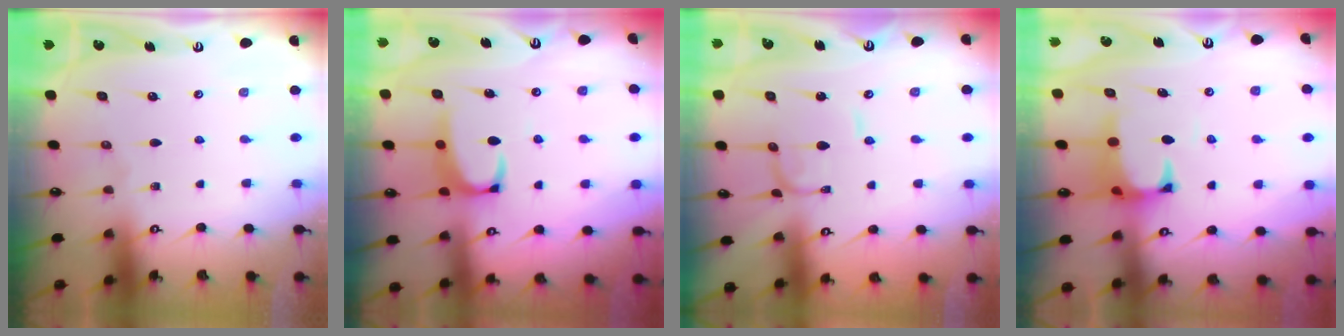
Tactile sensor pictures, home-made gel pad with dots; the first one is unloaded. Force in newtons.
{"total": 3.5, "press": 3.4, "slide": 0.7}
{"total": 1.6, "press": 1.6, "slide": 0.1}
{"total": 1.3, "press": 0.8, "slide": 1.0}